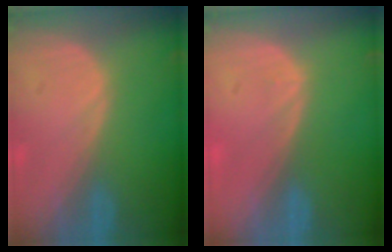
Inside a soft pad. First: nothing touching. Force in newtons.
{"total": 0.5, "press": 0.2, "slide": 0.5}